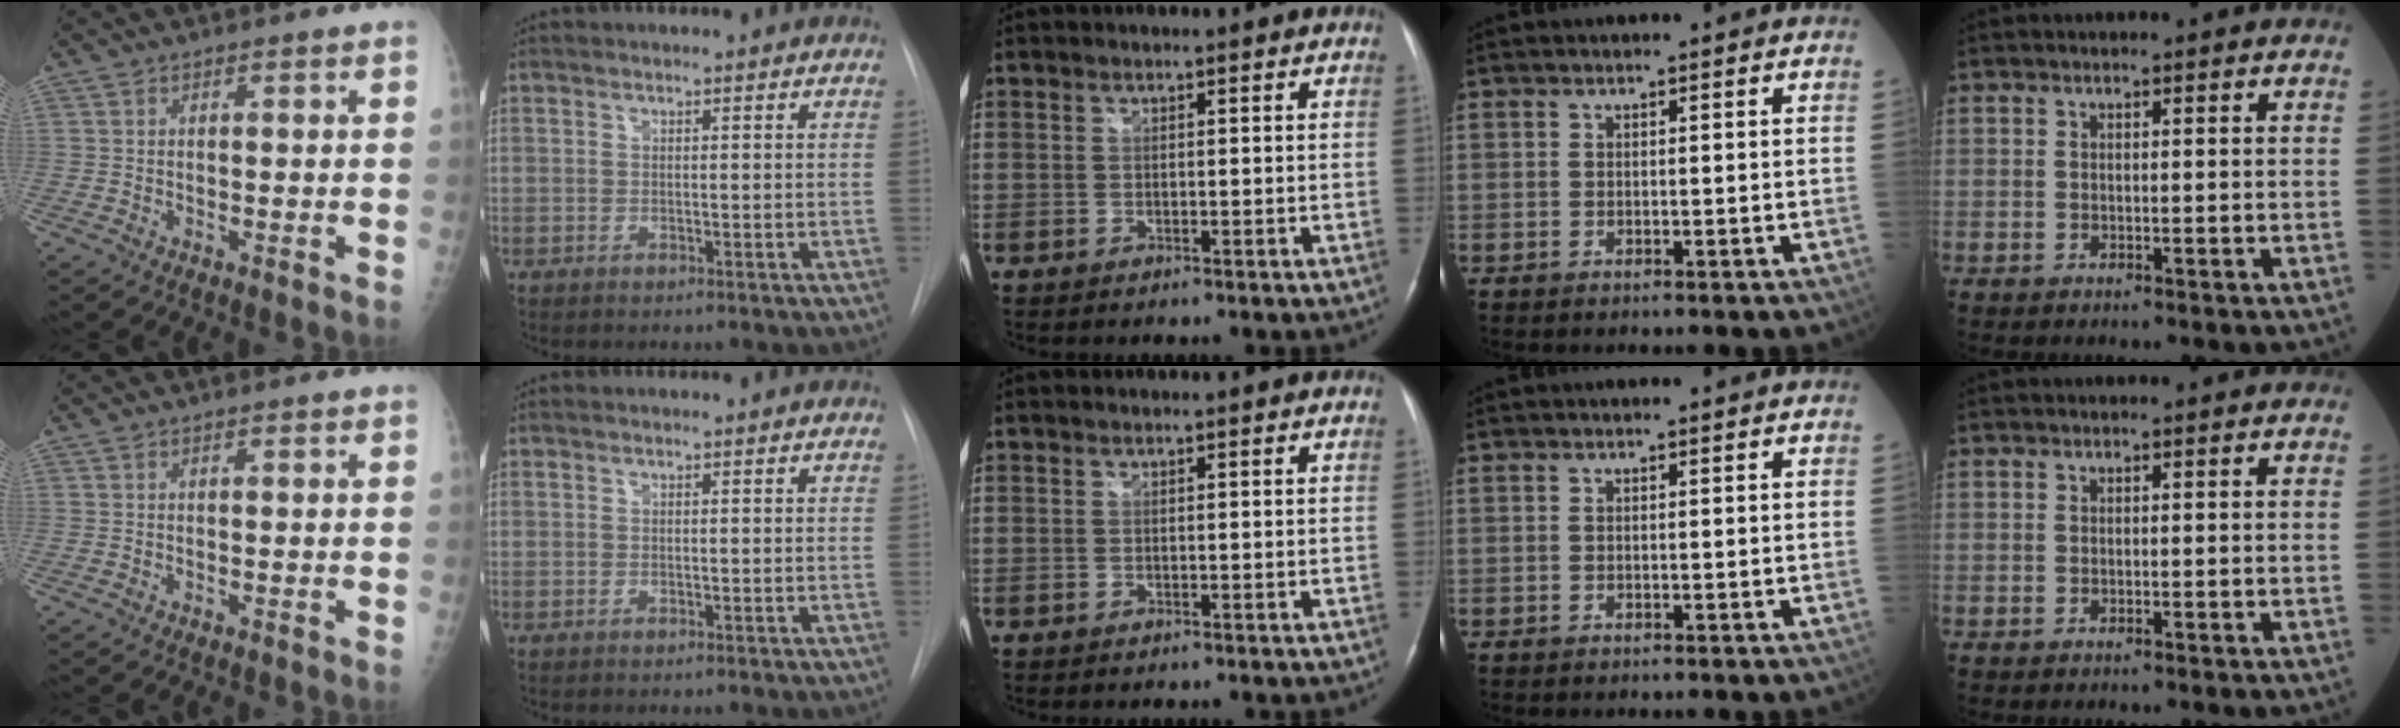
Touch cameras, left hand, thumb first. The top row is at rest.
{}